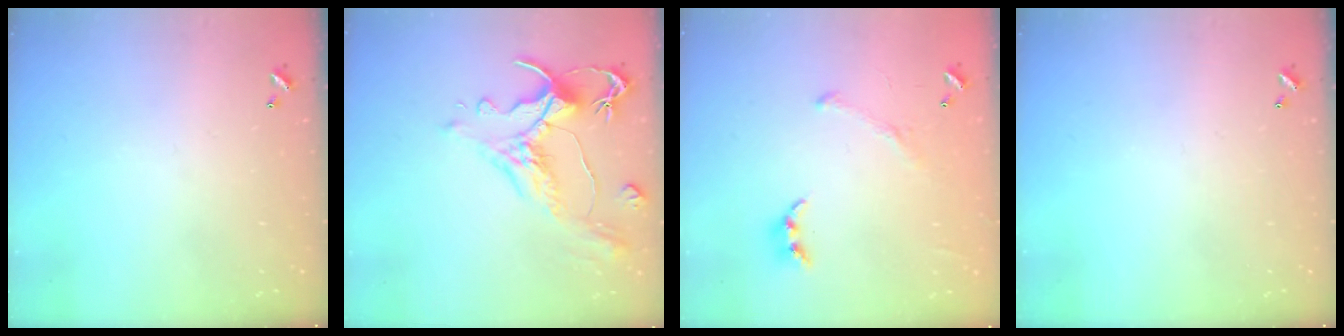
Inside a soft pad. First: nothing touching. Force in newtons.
{"total": 1.6, "press": 0.4, "slide": 1.6}
{"total": 2.3, "press": 2.3, "slide": 0.5}
{"total": 0.0}